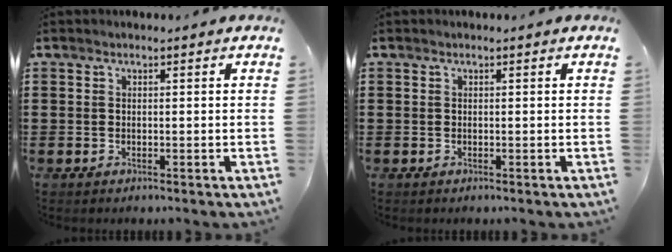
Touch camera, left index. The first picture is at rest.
{"total": 0.0}